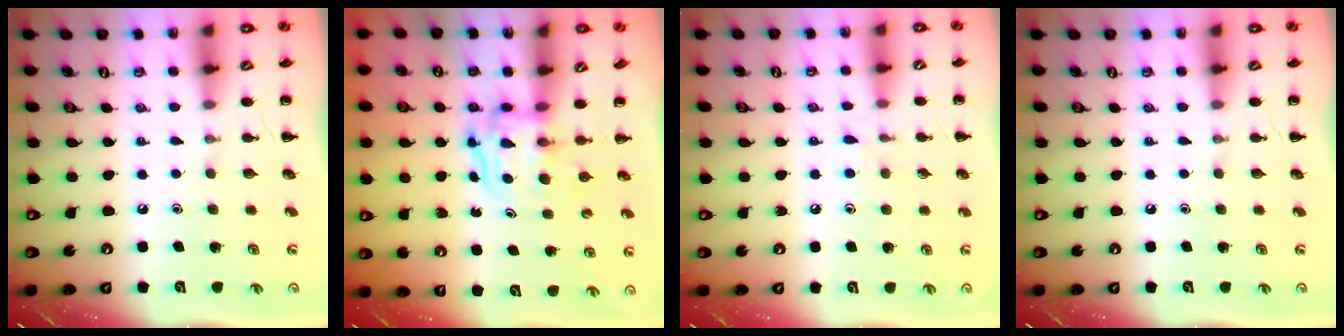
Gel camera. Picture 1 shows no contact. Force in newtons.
{"total": 3.7, "press": 3.6, "slide": 0.3}
{"total": 4.6, "press": 4.3, "slide": 1.7}
{"total": 0.0}